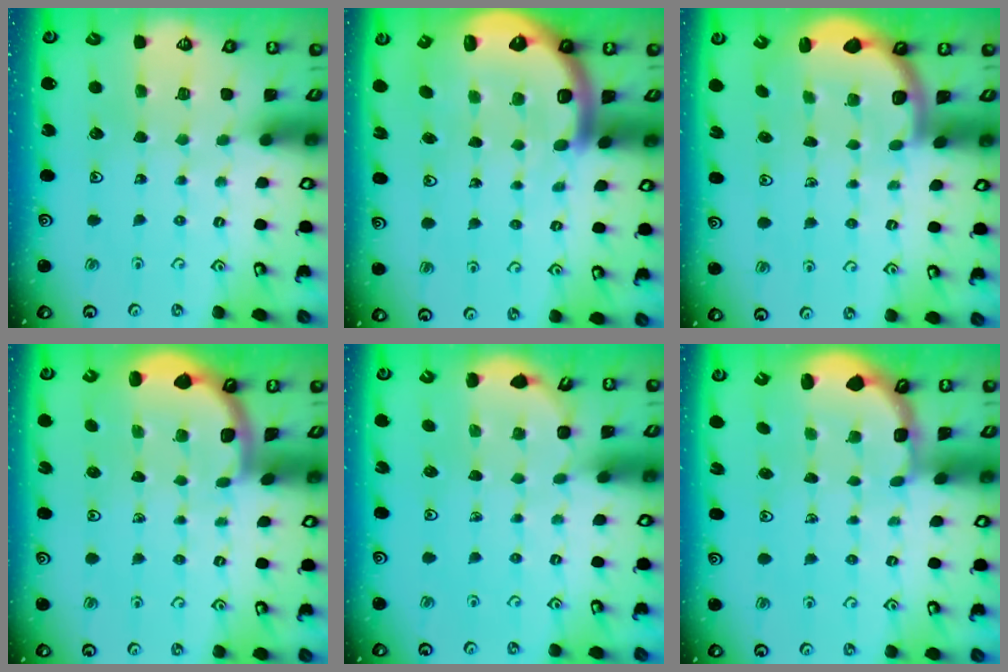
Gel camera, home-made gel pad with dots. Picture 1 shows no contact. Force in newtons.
{"total": 7.9, "press": 7.6, "slide": 2.1}
{"total": 2.5, "press": 2.4, "slide": 0.7}
{"total": 1.7, "press": 1.7, "slide": 0.1}
{"total": 2.2, "press": 1.2, "slide": 1.9}
{"total": 2.7, "press": 2.1, "slide": 1.7}